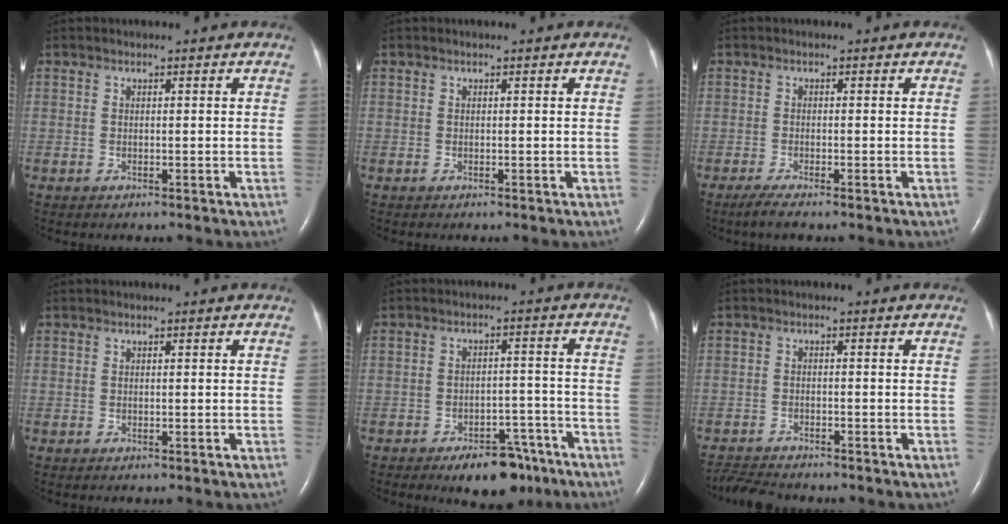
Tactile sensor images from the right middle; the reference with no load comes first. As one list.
[{"total": 0.0}, {"total": 2.4, "force": [-1.8, 0.1, 1.6], "torque": [-0.040, -0.009, -0.035]}, {"total": 0.0}, {"total": 8.9, "force": [-6.5, 3.8, 4.7], "torque": [-0.053, 0.013, -0.093]}, {"total": 5.4, "force": [-5.2, 0.7, 1.3], "torque": [-0.025, -0.016, -0.086]}]